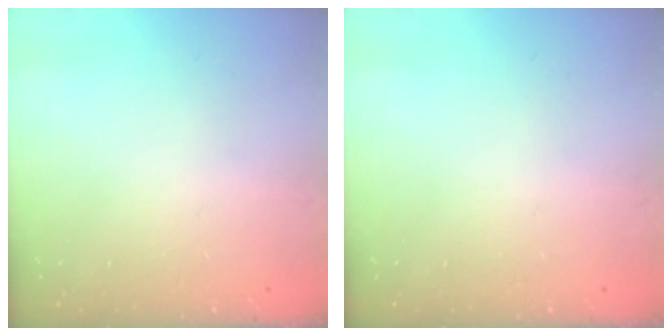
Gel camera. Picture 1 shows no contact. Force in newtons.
{"total": 0.0}